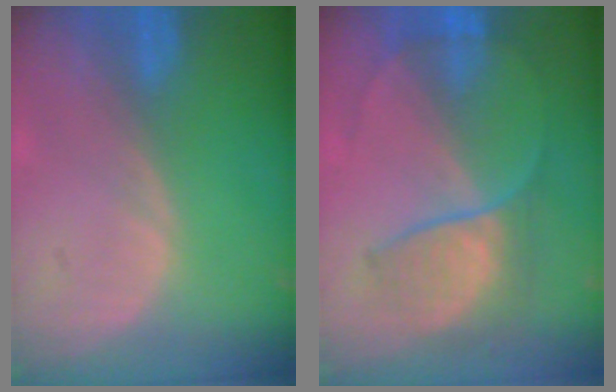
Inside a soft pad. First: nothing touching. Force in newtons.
{"total": 6.4, "press": 6.3, "slide": 1.0}